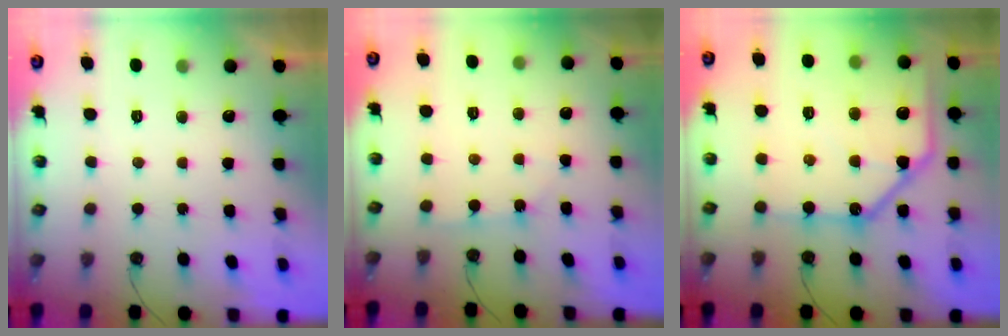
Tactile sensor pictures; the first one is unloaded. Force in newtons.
{"total": 1.9, "press": 1.9, "slide": 0.2}
{"total": 20.2, "press": 20.0, "slide": 2.5}